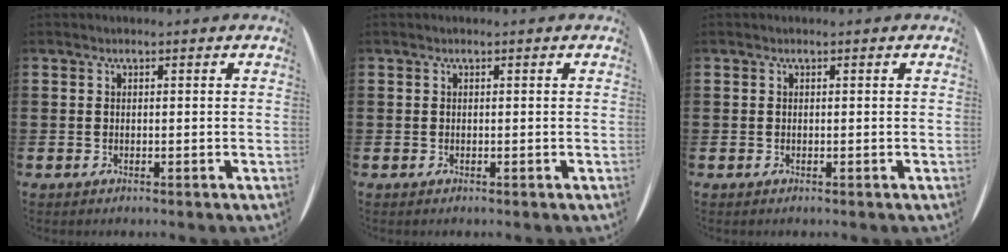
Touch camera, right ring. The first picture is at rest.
{"total": 0.0}
{"total": 0.0}